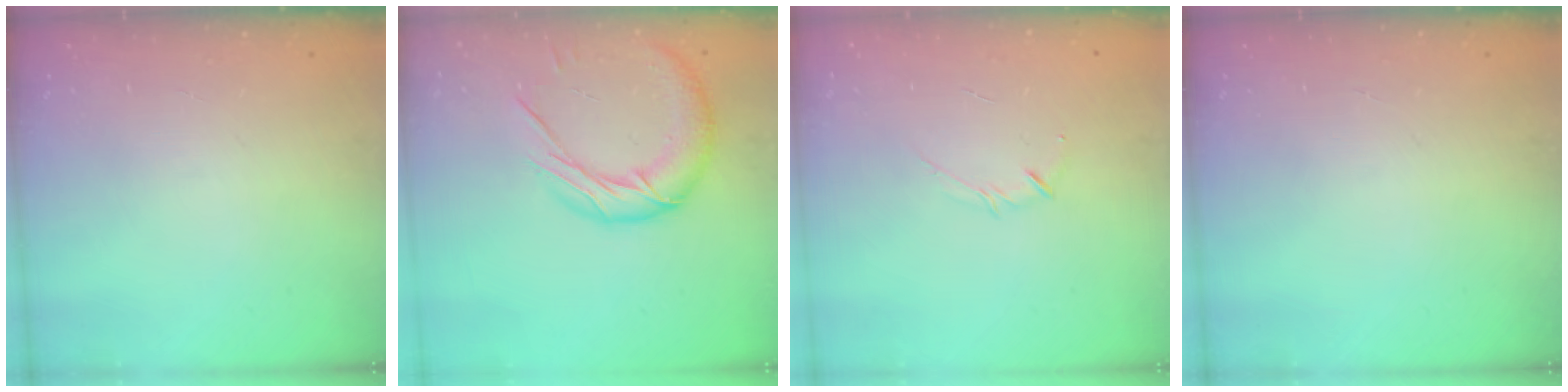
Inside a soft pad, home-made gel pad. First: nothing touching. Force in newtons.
{"total": 14.5, "press": 14.4, "slide": 1.5}
{"total": 2.5, "press": 2.4, "slide": 0.4}
{"total": 0.0}